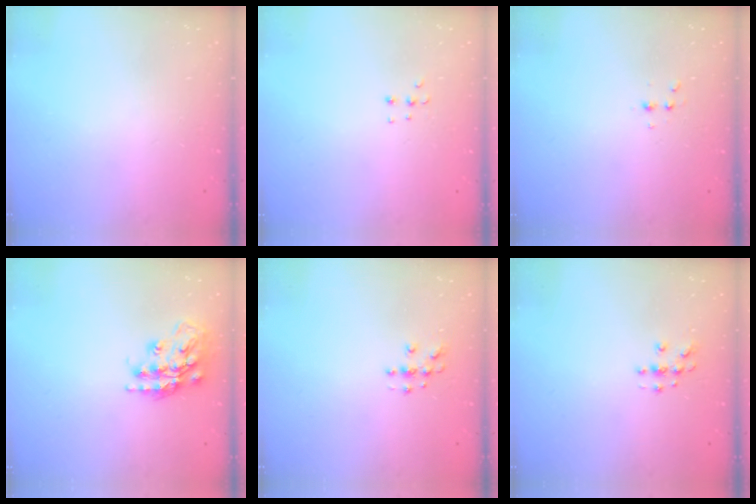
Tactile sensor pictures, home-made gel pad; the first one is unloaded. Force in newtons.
{"total": 3.6, "press": 3.5, "slide": 0.9}
{"total": 2.6, "press": 2.5, "slide": 0.8}
{"total": 16.2, "press": 16.1, "slide": 1.2}
{"total": 3.7, "press": 3.7, "slide": 0.2}
{"total": 4.5, "press": 4.5, "slide": 0.5}